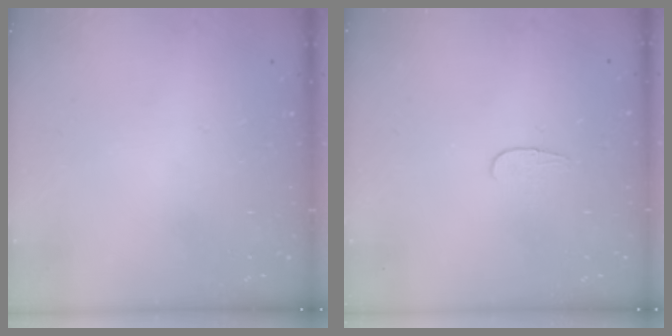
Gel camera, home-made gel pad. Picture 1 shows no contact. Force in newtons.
{"total": 3.8, "press": 3.8, "slide": 0.4}